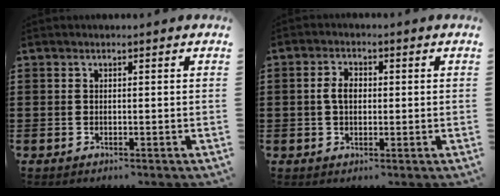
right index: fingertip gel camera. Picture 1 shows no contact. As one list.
[{"total": 3.1, "force": [0.2, 1.9, 2.4], "torque": [-0.049, 0.010, 0.002]}]